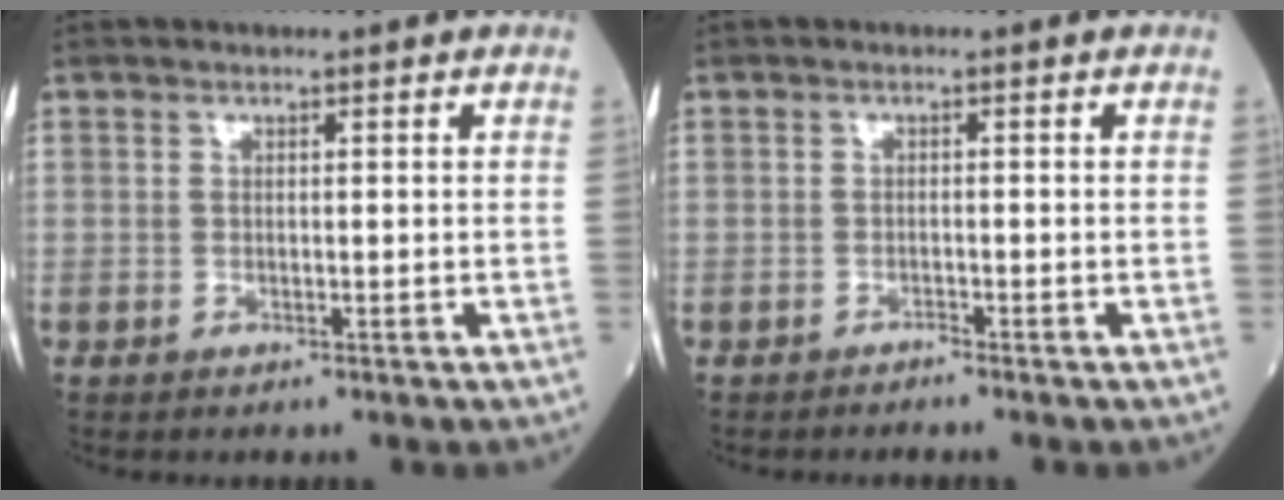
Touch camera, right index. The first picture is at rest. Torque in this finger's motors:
{"motor_torque": [0.03, 0.00, -0.03, -0.06]}